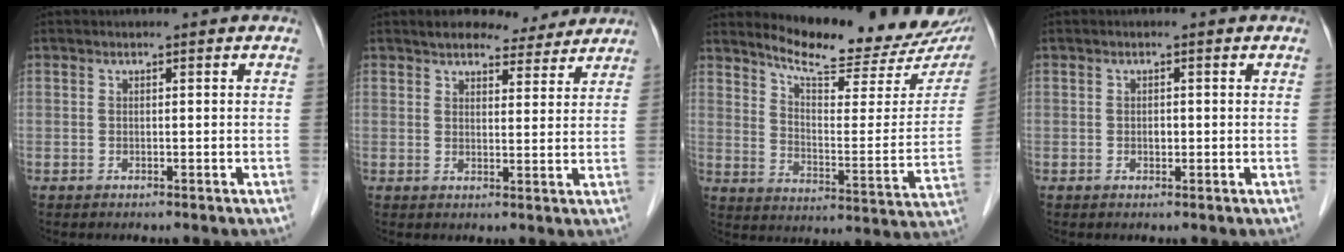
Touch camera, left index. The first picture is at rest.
{"total": 7.1, "force": [6.3, 2.4, 2.3], "torque": [-0.023, 0.008, 0.080]}
{"total": 19.7, "force": [17.8, 3.9, 7.5], "torque": [-0.102, -0.061, 0.229]}
{"total": 0.9, "force": [-0.1, 0.6, 0.7], "torque": [-0.012, 0.001, -0.002]}